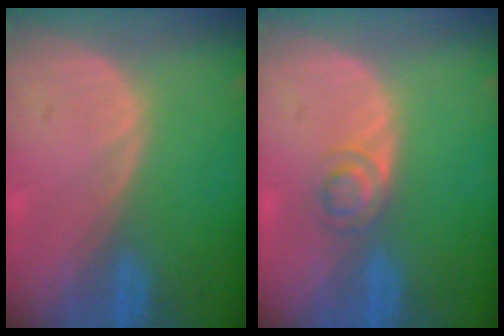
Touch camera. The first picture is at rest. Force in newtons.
{"total": 3.0, "press": 2.9, "slide": 0.2}